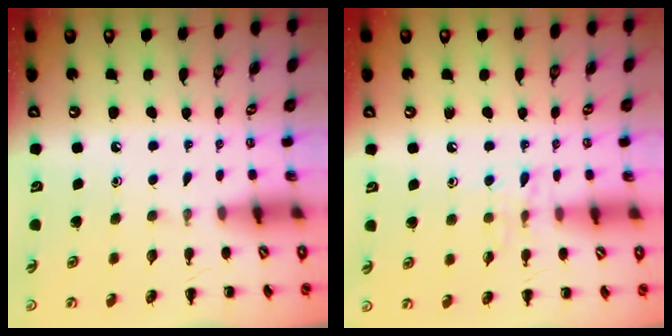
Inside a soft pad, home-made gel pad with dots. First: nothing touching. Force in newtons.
{"total": 6.2, "press": 6.1, "slide": 0.8}